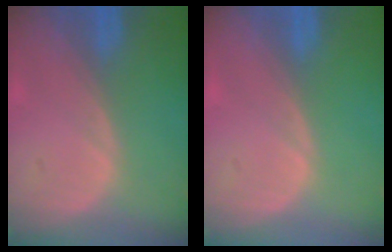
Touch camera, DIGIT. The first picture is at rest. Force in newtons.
{"total": 0.0}